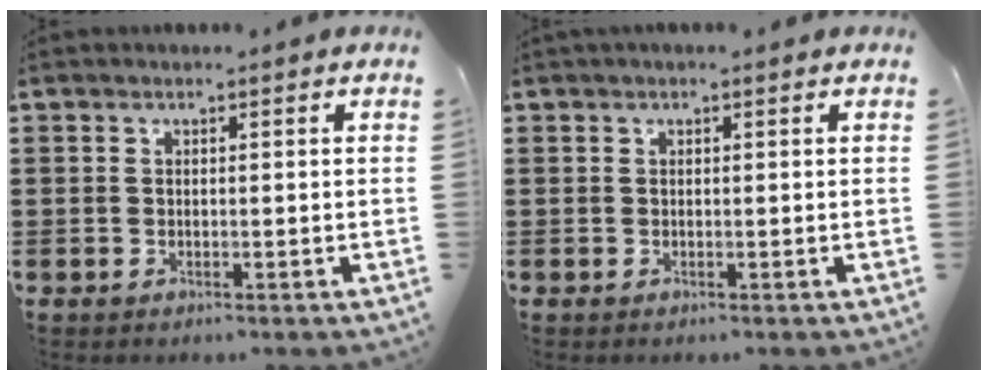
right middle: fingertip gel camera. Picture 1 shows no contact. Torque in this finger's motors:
{"motor_torque": [0.30, -0.36, 0.25, 0.07]}